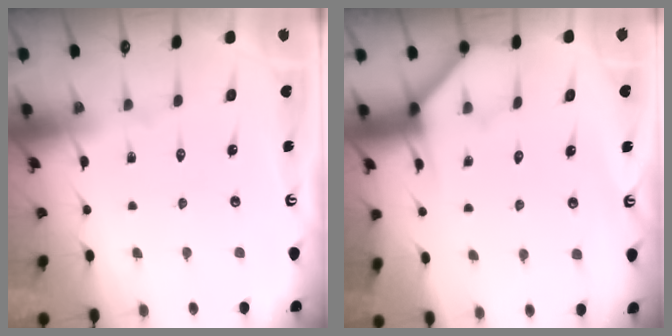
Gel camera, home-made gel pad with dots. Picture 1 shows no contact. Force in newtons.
{"total": 3.9, "press": 3.8, "slide": 0.5}